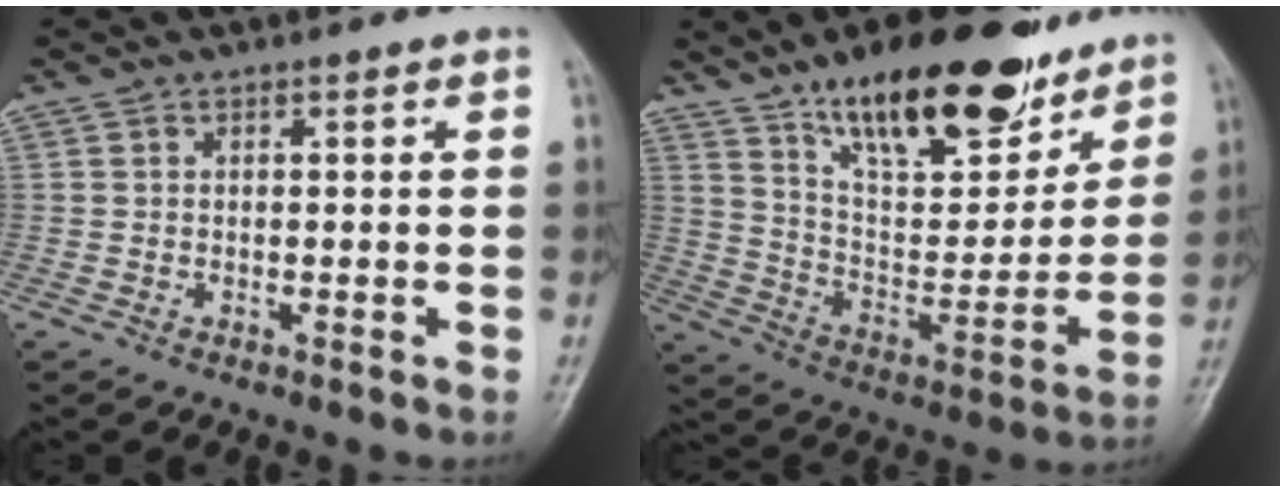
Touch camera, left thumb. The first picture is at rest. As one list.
[{"total": 24.3, "force": [16.5, 9.4, 15.2], "torque": [-0.185, -0.071, 0.269]}]